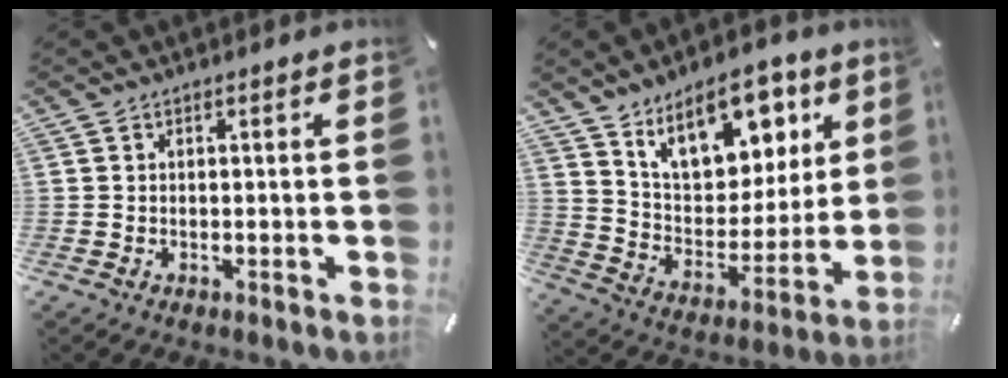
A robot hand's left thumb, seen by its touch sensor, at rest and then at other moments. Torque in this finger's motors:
{"motor_torque": [2.55, 2.46, 1.41, -1.36, 0.44]}